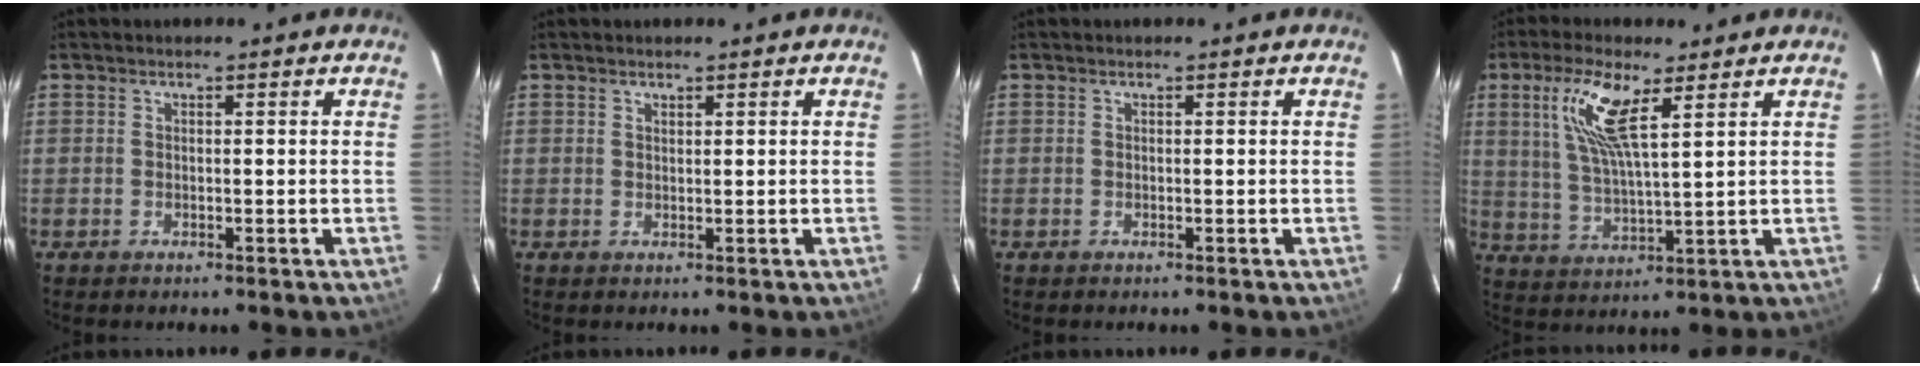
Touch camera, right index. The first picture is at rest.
{"total": 0.6, "force": [0.5, 0.3, 0.1], "torque": [-0.002, 0.001, 0.010]}
{"total": 0.0}
{"total": 10.6, "force": [5.1, 2.7, 8.9], "torque": [-0.182, 0.008, 0.102]}